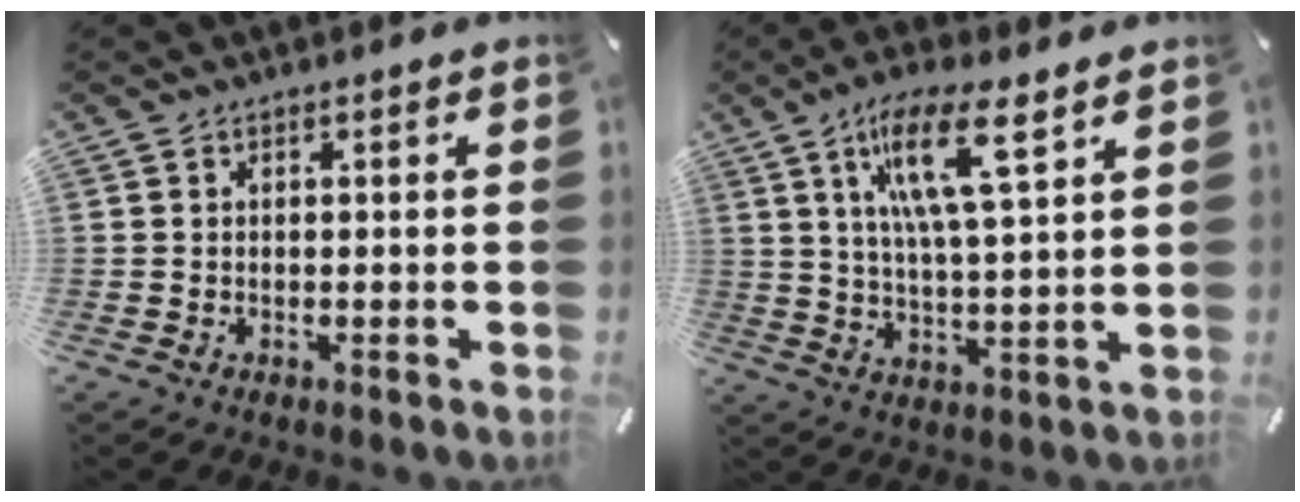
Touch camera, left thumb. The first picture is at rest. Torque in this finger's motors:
{"motor_torque": [1.62, 1.79, 1.53, -1.07, 0.55]}